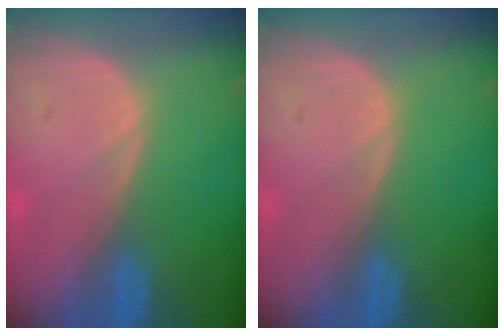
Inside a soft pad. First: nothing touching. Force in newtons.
{"total": 0.0}